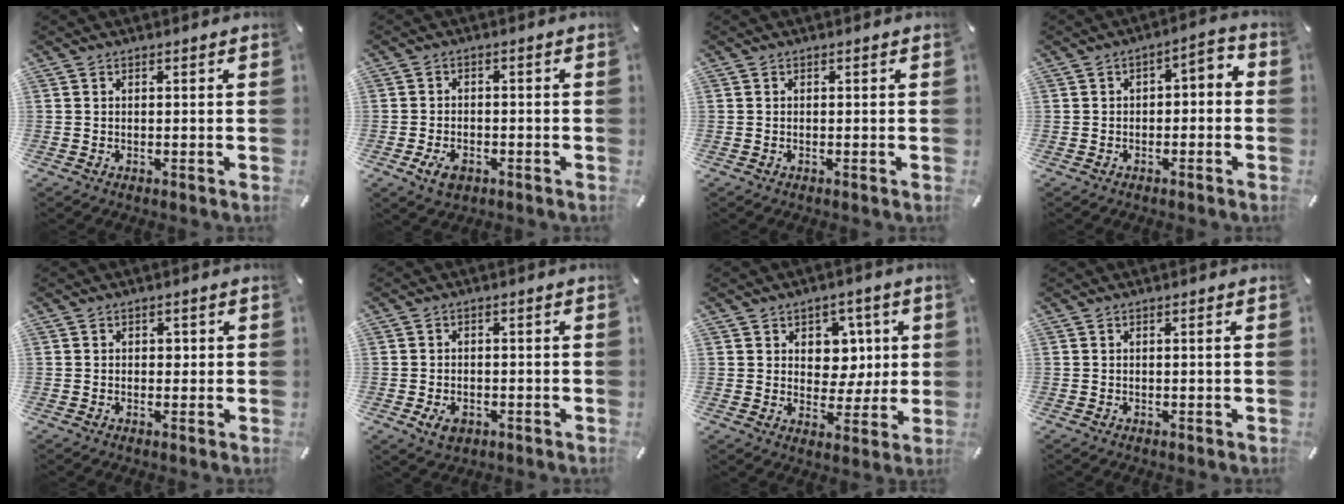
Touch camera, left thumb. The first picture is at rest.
{"total": 4.6, "force": [-2.3, 2.9, 2.7], "torque": [-0.056, 0.009, -0.044]}
{"total": 0.0}
{"total": 3.9, "force": [-2.3, 2.0, 2.5], "torque": [-0.042, 0.023, -0.045]}
{"total": 1.3, "force": [0.0, 1.1, 0.6], "torque": [-0.006, 0.002, -0.004]}
{"total": 4.1, "force": [-1.8, 2.9, 2.3], "torque": [-0.051, 0.005, -0.035]}
{"total": 7.7, "force": [2.3, 7.0, 2.2], "torque": [-0.023, -0.016, 0.042]}
{"total": 0.7, "force": [0.0, 0.0, 0.7], "torque": [-0.012, -0.001, -0.001]}